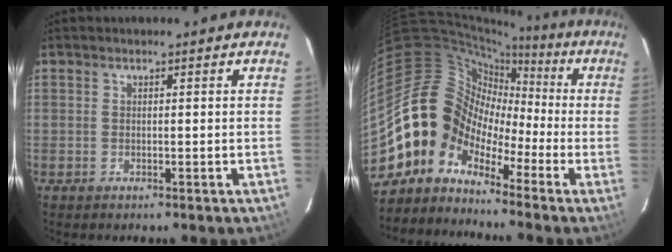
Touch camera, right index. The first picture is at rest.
{"total": 11.0, "force": [-5.9, 8.9, 2.4], "torque": [-0.050, 0.044, -0.134]}